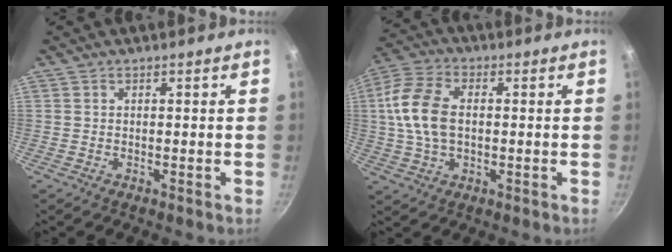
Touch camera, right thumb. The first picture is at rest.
{"total": 11.9, "force": [0.6, 7.5, 9.2], "torque": [-0.180, 0.019, 0.002]}